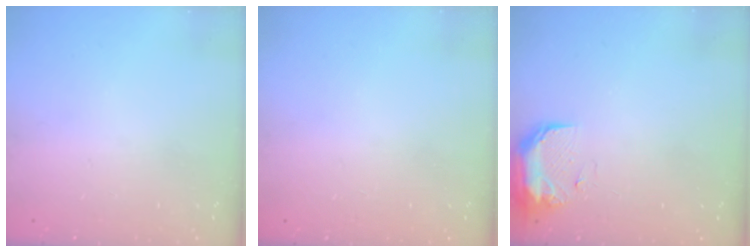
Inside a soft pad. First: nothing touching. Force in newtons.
{"total": 0.0}
{"total": 8.8, "press": 8.7, "slide": 1.2}